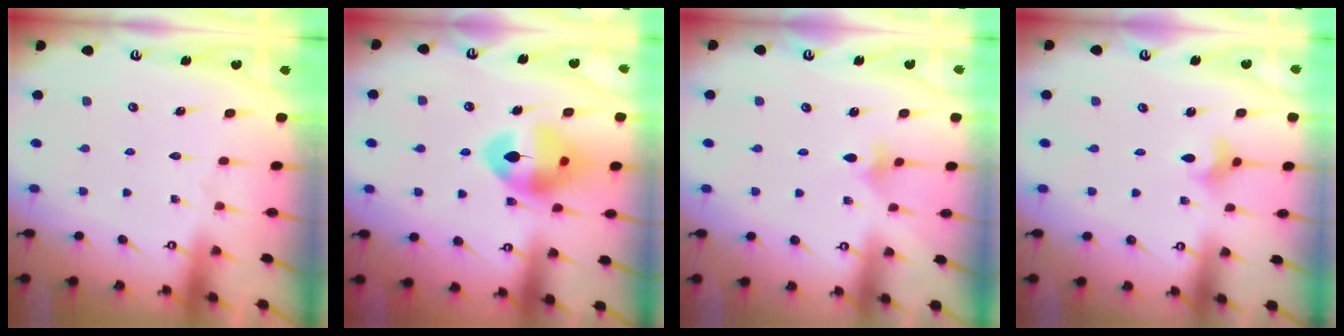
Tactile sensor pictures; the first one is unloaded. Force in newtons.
{"total": 13.5, "press": 13.4, "slide": 1.9}
{"total": 4.6, "press": 4.5, "slide": 1.0}
{"total": 3.7, "press": 3.6, "slide": 0.7}